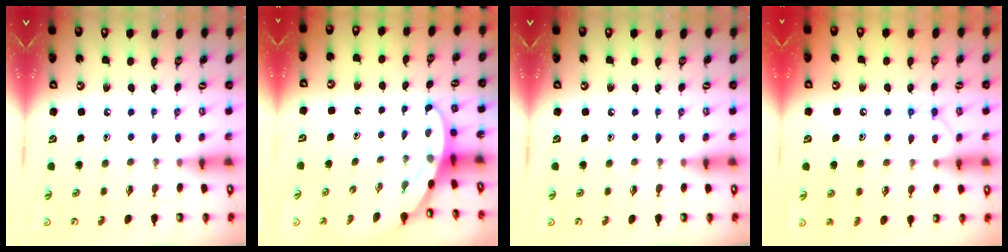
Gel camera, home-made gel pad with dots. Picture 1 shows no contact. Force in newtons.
{"total": 3.3, "press": 3.3, "slide": 0.0}
{"total": 0.0}
{"total": 12.3, "press": 12.2, "slide": 1.2}